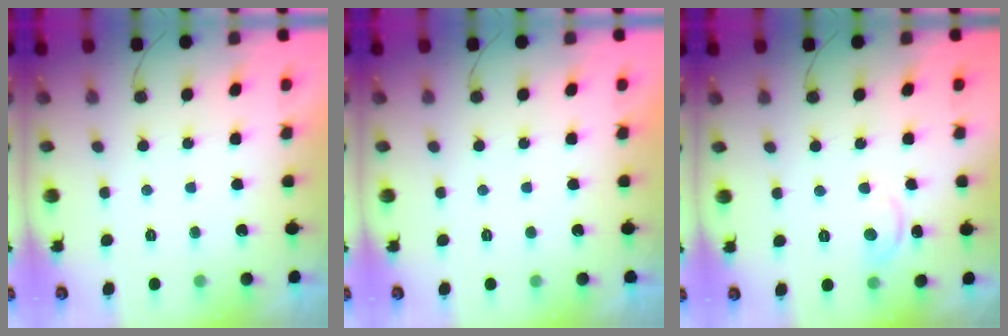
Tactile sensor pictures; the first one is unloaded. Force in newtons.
{"total": 0.0}
{"total": 4.5, "press": 4.5, "slide": 0.5}